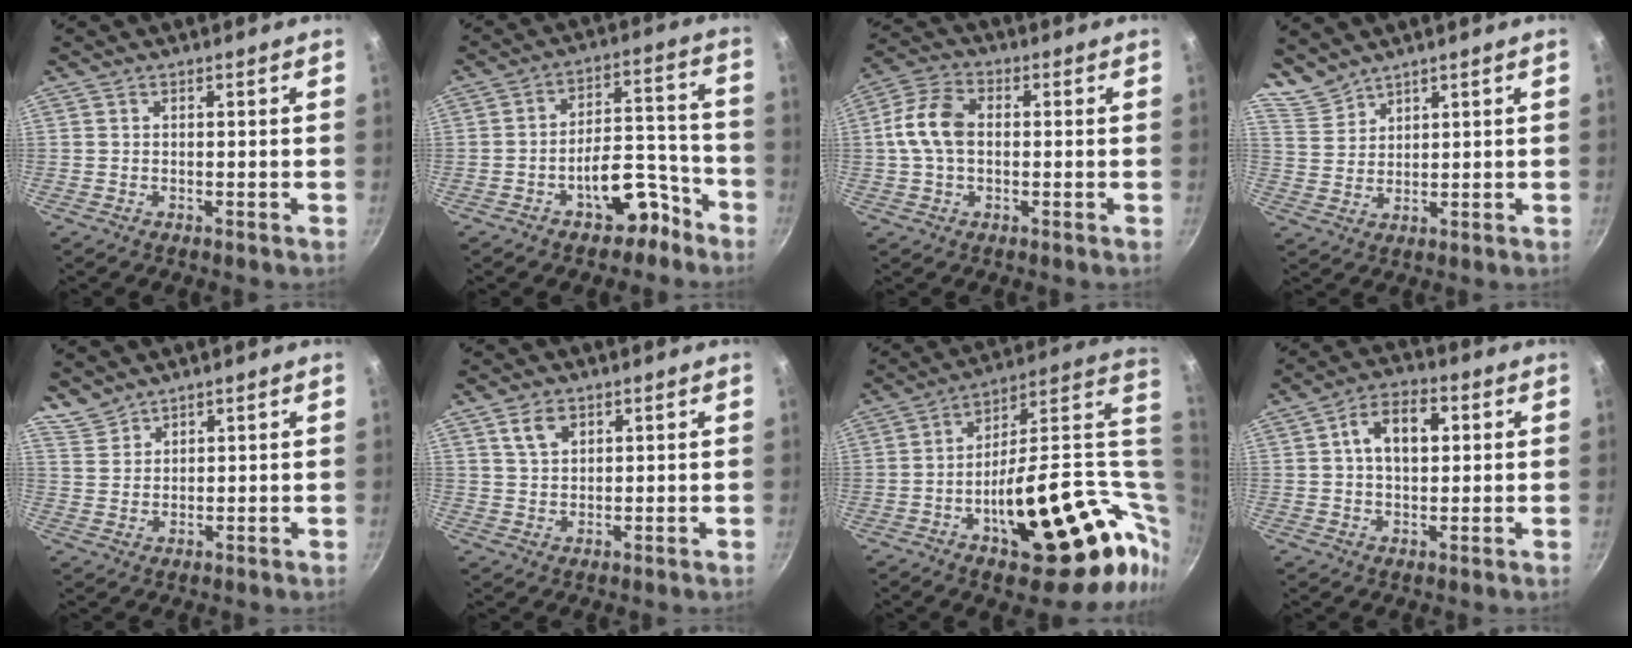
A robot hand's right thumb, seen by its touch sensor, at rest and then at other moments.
{"total": 10.8, "force": [-6.5, 5.7, 6.5], "torque": [-0.048, 0.086, -0.081]}
{"total": 9.4, "force": [0.4, 6.0, 7.2], "torque": [-0.140, 0.028, -0.003]}
{"total": 4.6, "force": [4.3, 1.7, 0.1], "torque": [-0.007, -0.001, 0.102]}
{"total": 3.5, "force": [3.3, 1.2, 0.1], "torque": [-0.002, 0.002, 0.076]}
{"total": 4.2, "force": [2.0, 2.9, 2.2], "torque": [-0.028, -0.002, 0.044]}
{"total": 30.9, "force": [-0.2, 13.2, 28.0], "torque": [-0.373, 0.004, 0.011]}
{"total": 9.2, "force": [2.0, 5.7, 6.9], "torque": [-0.094, 0.011, 0.024]}